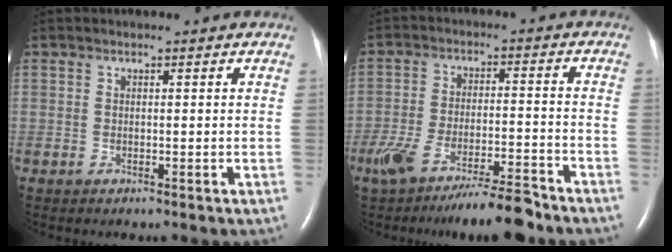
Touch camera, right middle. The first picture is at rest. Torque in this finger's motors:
{"motor_torque": [1.09, -1.05, 0.24, 0.11]}